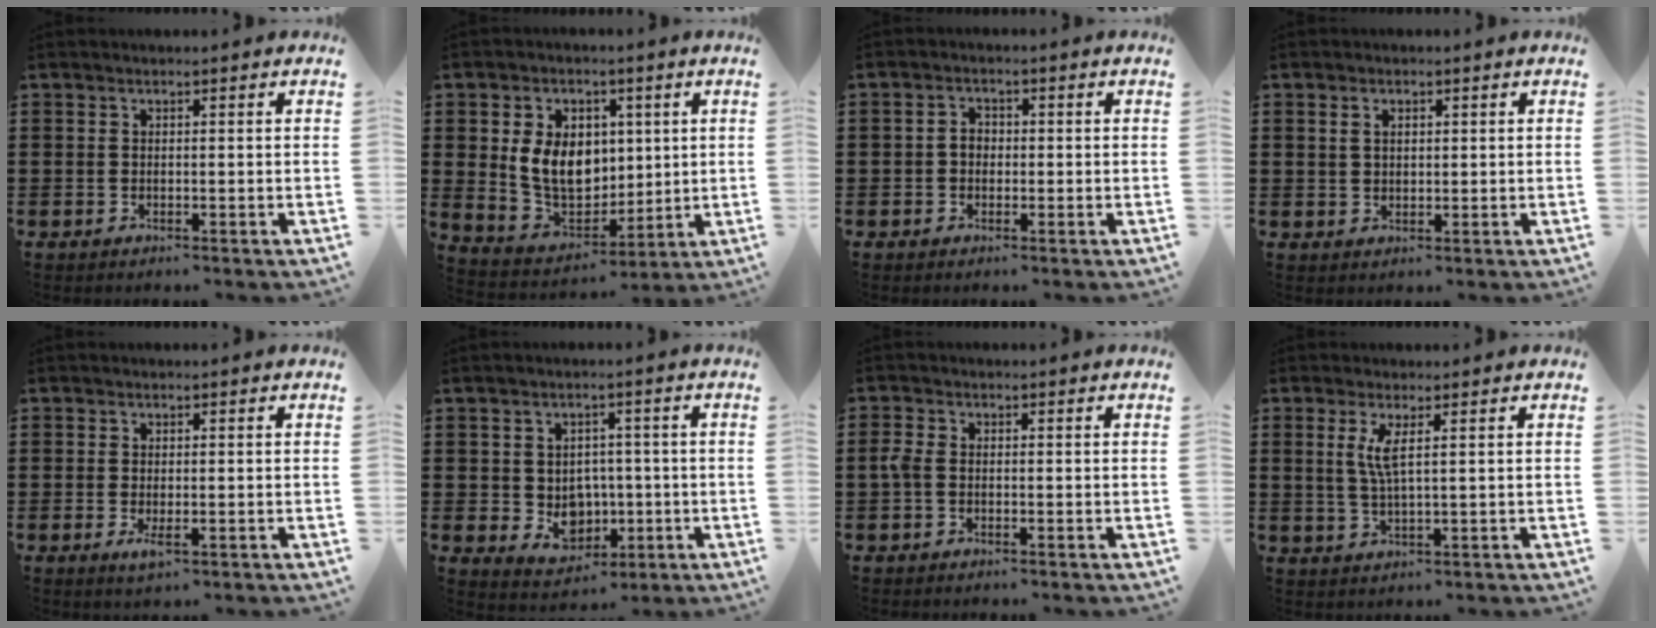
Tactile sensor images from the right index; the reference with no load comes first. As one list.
[{"total": 9.7, "force": [1.5, 7.5, 5.9], "torque": [-0.139, 0.010, 0.026]}, {"total": 2.1, "force": [-0.4, 1.6, 1.3], "torque": [-0.026, 0.006, -0.009]}, {"total": 1.7, "force": [0.7, 1.1, 1.1], "torque": [-0.026, 0.004, 0.012]}, {"total": 1.8, "force": [-0.3, 0.5, 1.8], "torque": [-0.040, -0.007, -0.006]}, {"total": 5.2, "force": [-0.9, 4.0, 3.1], "torque": [-0.049, -0.001, -0.017]}, {"total": 2.0, "force": [-0.6, 1.1, 1.5], "torque": [-0.045, -0.004, -0.016]}, {"total": 3.6, "force": [1.1, 0.3, 3.5], "torque": [-0.073, -0.002, 0.017]}]